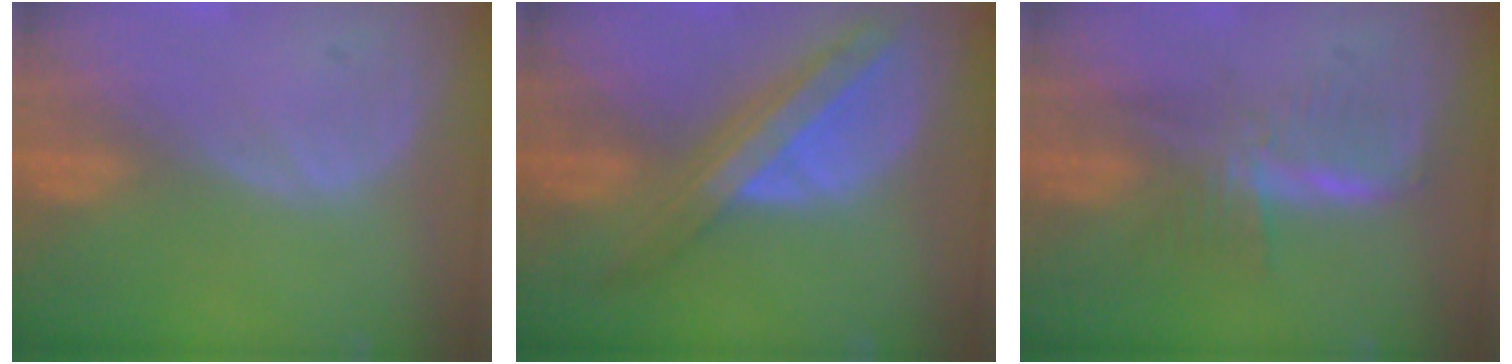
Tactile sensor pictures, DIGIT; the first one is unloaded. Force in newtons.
{"total": 8.5, "press": 7.3, "slide": 4.3}
{"total": 5.8, "press": 5.2, "slide": 2.7}